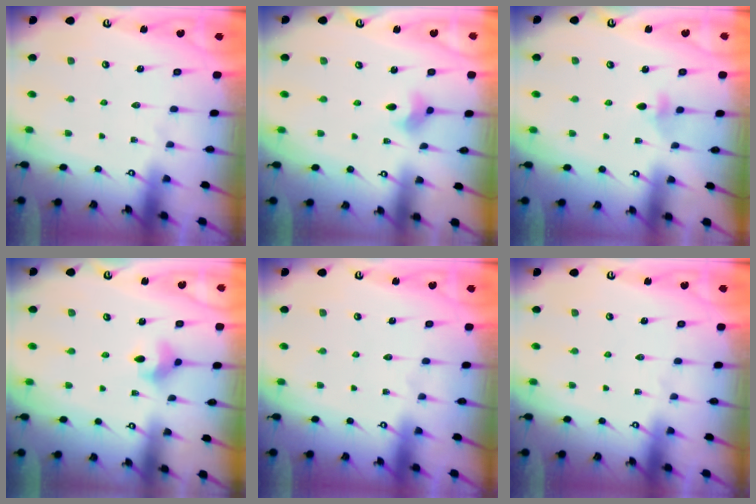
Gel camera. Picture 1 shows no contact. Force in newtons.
{"total": 2.8, "press": 2.7, "slide": 0.4}
{"total": 4.3, "press": 4.2, "slide": 0.8}
{"total": 4.7, "press": 4.6, "slide": 0.6}
{"total": 0.0}
{"total": 0.0}